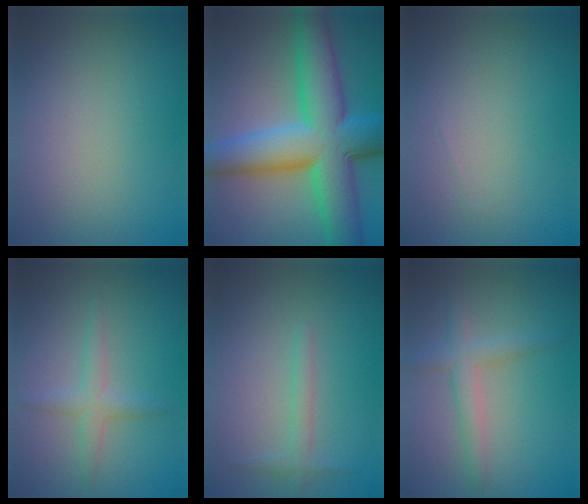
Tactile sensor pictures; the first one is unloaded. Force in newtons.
{"total": 13.8, "press": 13.8, "slide": 0.3}
{"total": 0.0}
{"total": 2.2, "press": 2.2, "slide": 0.1}
{"total": 1.6, "press": 1.6, "slide": 0.1}
{"total": 1.9, "press": 1.8, "slide": 0.3}